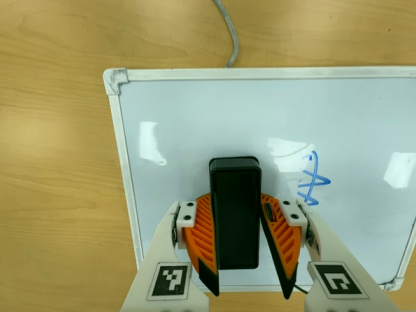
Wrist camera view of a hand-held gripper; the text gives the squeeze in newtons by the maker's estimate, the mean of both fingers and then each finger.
{"total": 10.0, "left": 11.9, "right": 8.0}